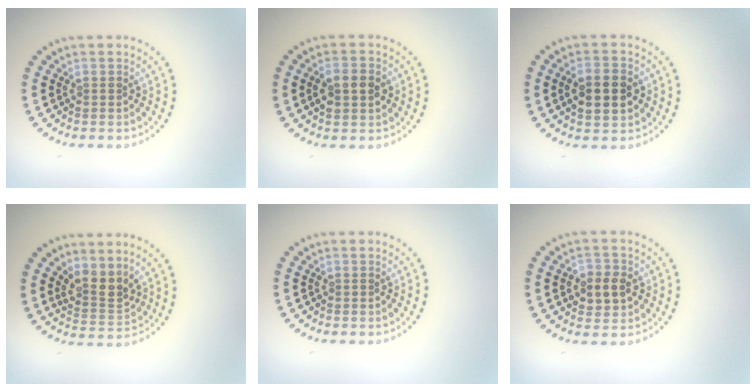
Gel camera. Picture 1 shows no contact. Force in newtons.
{"total": 3.6, "press": 3.6, "slide": 0.1}
{"total": 4.5, "press": 4.5, "slide": 0.2}
{"total": 2.9, "press": 2.3, "slide": 1.6}
{"total": 0.0}
{"total": 2.9, "press": 2.8, "slide": 0.3}